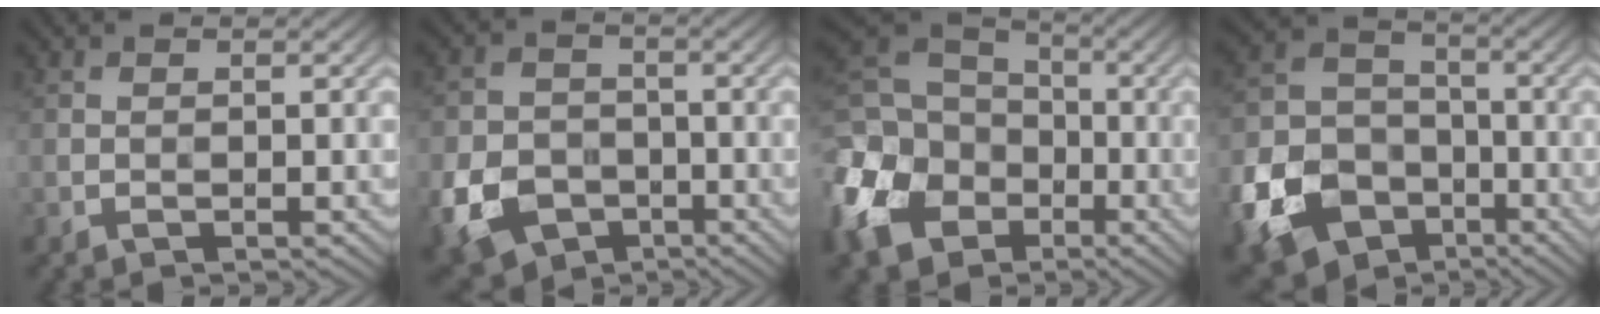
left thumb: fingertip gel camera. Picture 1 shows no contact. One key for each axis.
{"total": 8.2, "fx": -3.5, "fy": 6.4, "fz": 3.8, "tx": -0.100, "ty": -0.027, "tz": -0.065}
{"total": 15.9, "fx": -5.7, "fy": 12.5, "fz": 8.0, "tx": -0.274, "ty": -0.038, "tz": -0.103}
{"total": 12.7, "fx": -5.6, "fy": 9.6, "fz": 6.2, "tx": -0.168, "ty": -0.039, "tz": -0.106}